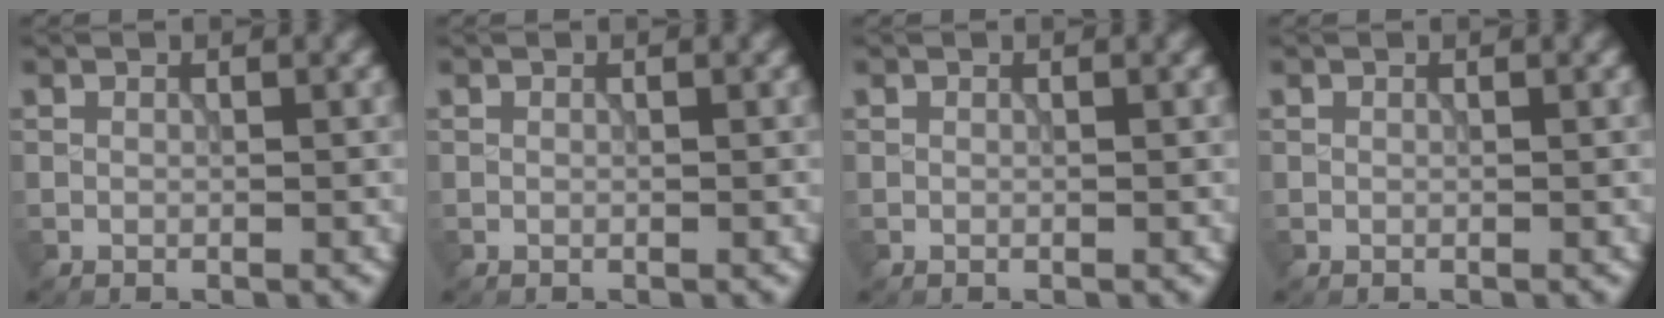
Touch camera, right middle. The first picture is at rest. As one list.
[{"total": 0.0}, {"total": 0.0}, {"total": 0.0}]